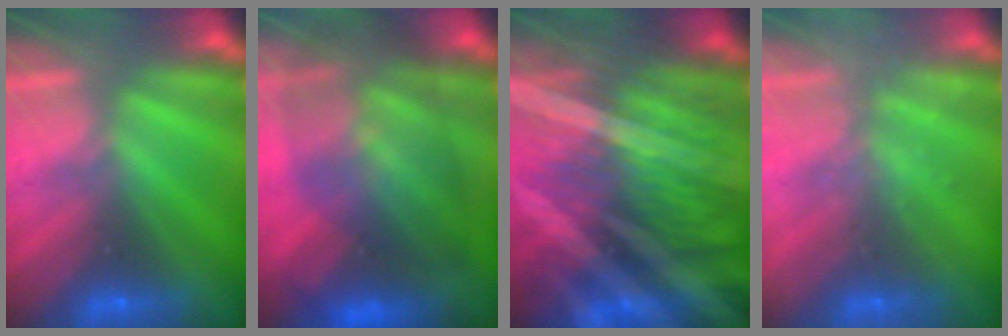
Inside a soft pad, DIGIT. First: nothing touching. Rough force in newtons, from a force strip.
{"total": 8.6}
{"total": 8.2}
{"total": 1.7}